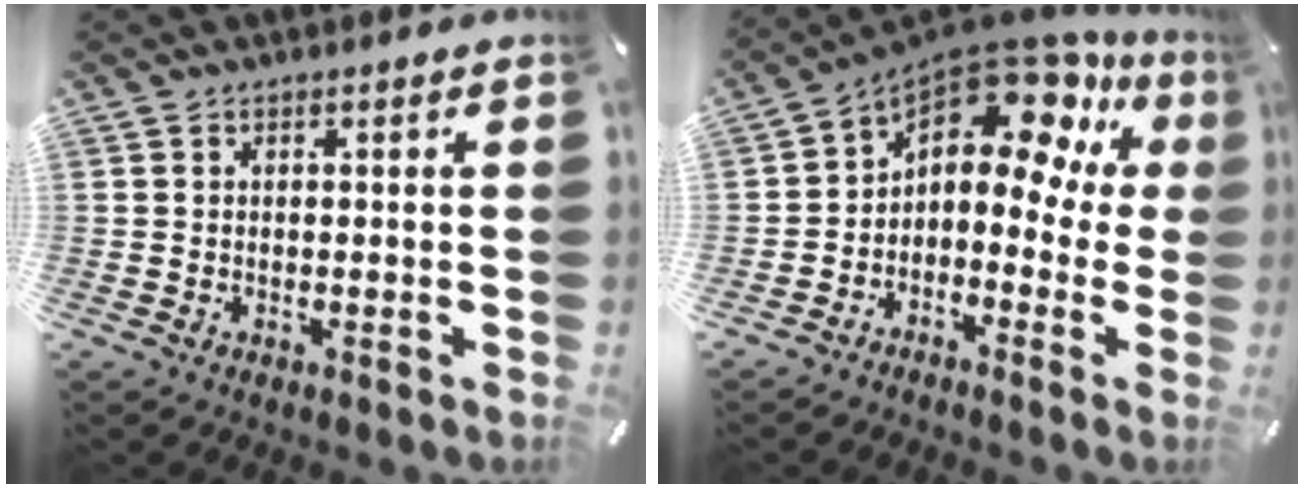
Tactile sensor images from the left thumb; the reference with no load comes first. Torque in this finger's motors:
{"motor_torque": [1.58, 3.43, 1.04, 0.84, 0.15]}